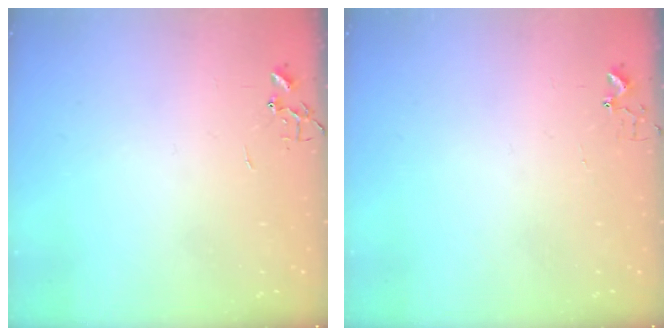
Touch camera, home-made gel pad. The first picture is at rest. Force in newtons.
{"total": 2.7, "press": 2.7, "slide": 0.3}